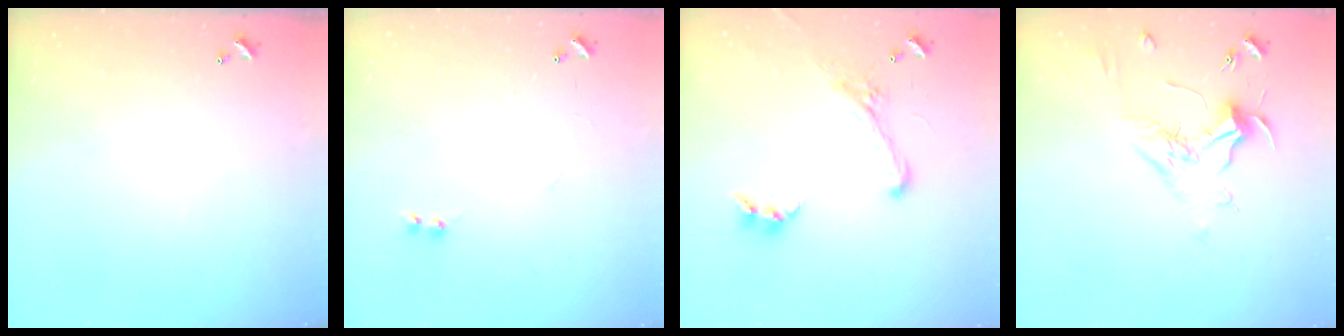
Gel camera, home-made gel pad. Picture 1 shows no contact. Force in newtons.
{"total": 1.2, "press": 1.2, "slide": 0.3}
{"total": 1.9, "press": 1.3, "slide": 1.4}
{"total": 2.0, "press": 1.9, "slide": 0.7}